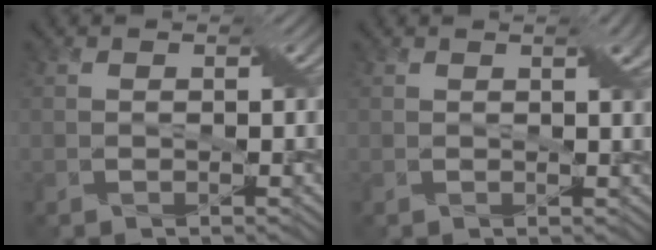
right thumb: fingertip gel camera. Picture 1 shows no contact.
{"total": 2.8, "force": [1.2, 0.7, 2.4], "torque": [-0.036, 0.003, 0.020]}